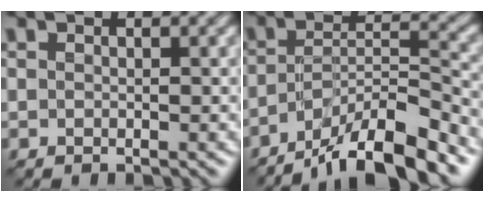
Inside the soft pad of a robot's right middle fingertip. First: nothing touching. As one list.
[{"total": 9.8, "force": [-7.2, 2.3, 6.3], "torque": [-0.095, 0.010, -0.130]}]